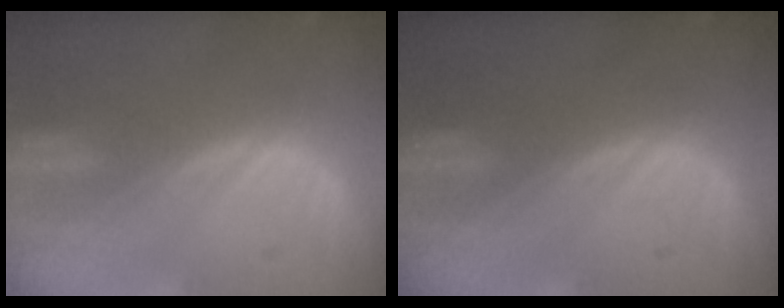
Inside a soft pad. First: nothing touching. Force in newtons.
{"total": 0.0}